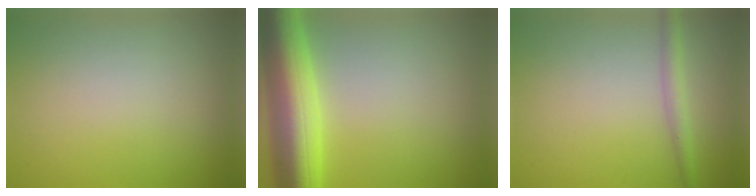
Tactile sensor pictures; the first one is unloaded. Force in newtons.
{"total": 9.2, "press": 9.2, "slide": 0.4}
{"total": 2.0, "press": 2.0, "slide": 0.0}